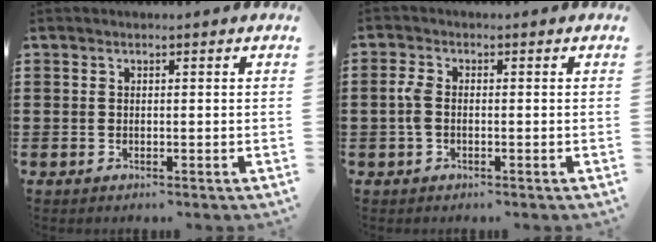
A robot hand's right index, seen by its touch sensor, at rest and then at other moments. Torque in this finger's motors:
{"motor_torque": [0.64, -0.17, 0.32, 0.08]}